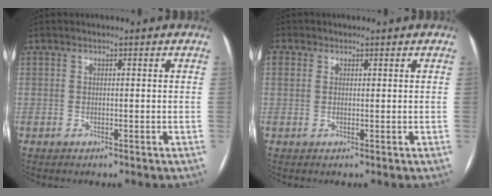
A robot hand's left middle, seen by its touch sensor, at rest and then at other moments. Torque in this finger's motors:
{"motor_torque": [1.08, -1.06, 1.06, 0.21]}